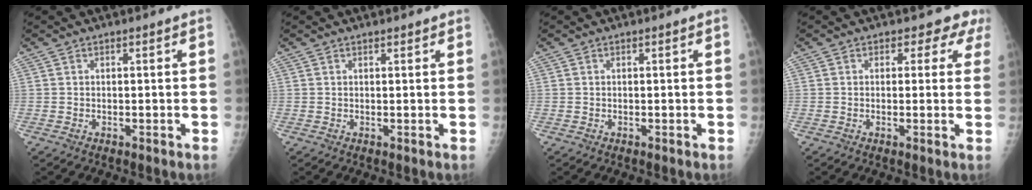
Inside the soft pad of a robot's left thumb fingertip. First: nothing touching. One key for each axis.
{"total": 0.8, "fx": 0.7, "fy": 0.3, "fz": 0.1, "tx": 0.000, "ty": -0.002, "tz": 0.010}
{"total": 0.0}
{"total": 3.7, "fx": 2.7, "fy": 2.4, "fz": 0.2, "tx": 0.029, "ty": -0.013, "tz": 0.008}